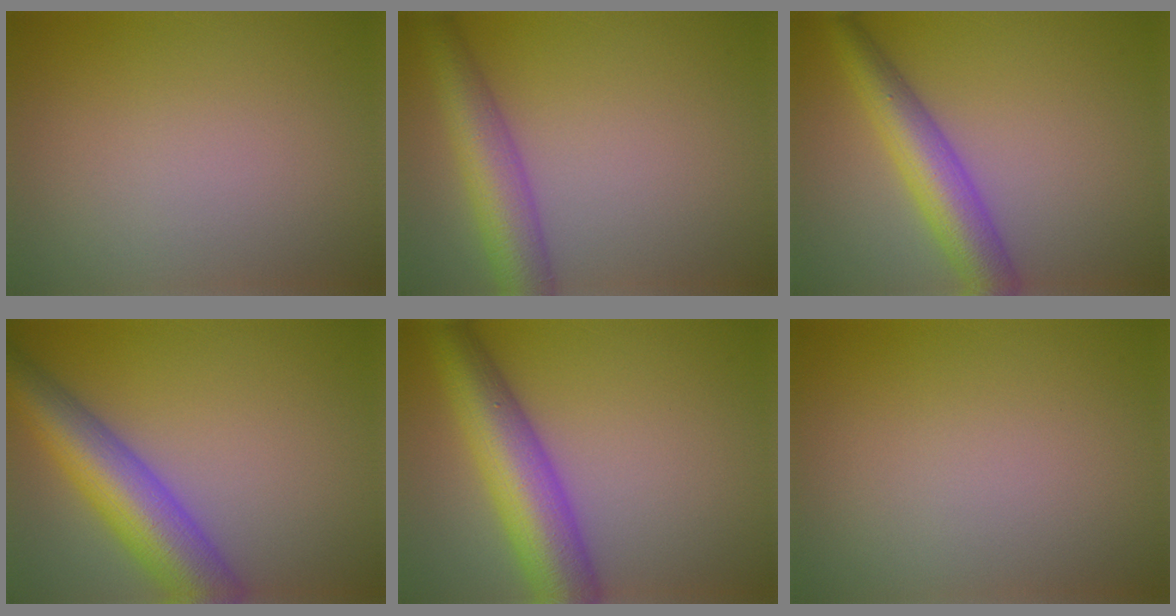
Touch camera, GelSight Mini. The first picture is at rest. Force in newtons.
{"total": 6.1, "press": 6.1, "slide": 0.2}
{"total": 6.0, "press": 6.0, "slide": 0.2}
{"total": 8.8, "press": 8.8, "slide": 0.3}
{"total": 9.0, "press": 9.0, "slide": 0.2}
{"total": 0.0}